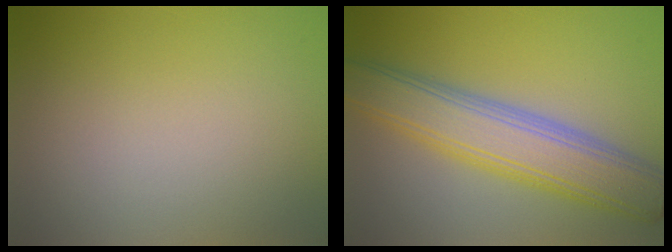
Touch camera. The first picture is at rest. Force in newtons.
{"total": 7.7, "press": 7.6, "slide": 0.5}